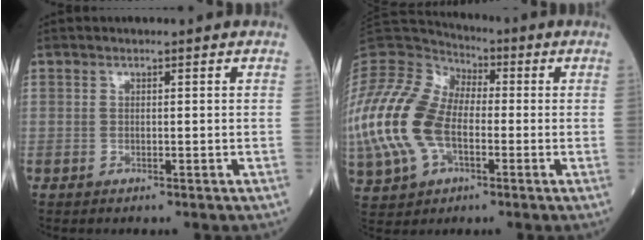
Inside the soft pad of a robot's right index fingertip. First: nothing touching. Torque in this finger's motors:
{"motor_torque": [1.63, -0.52, 0.41, 0.07]}